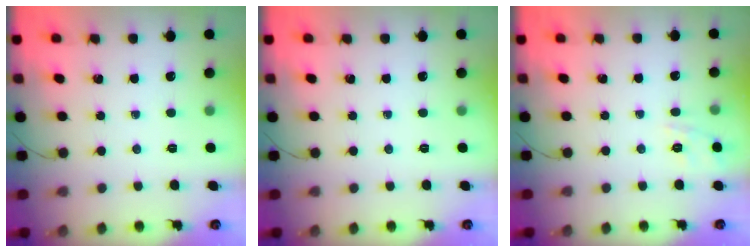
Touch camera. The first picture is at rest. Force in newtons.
{"total": 0.0}
{"total": 10.1, "press": 10.0, "slide": 1.5}